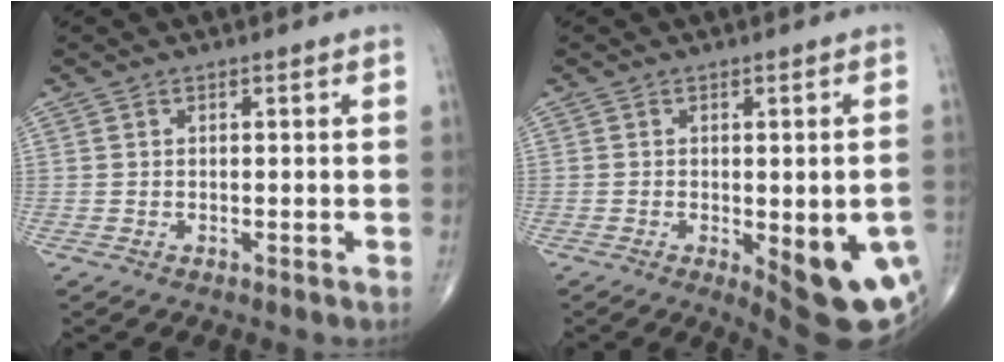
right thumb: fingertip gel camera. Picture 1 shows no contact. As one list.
[{"total": 14.6, "force": [-4.1, 5.2, 13.0], "torque": [-0.118, 0.000, -0.031]}]